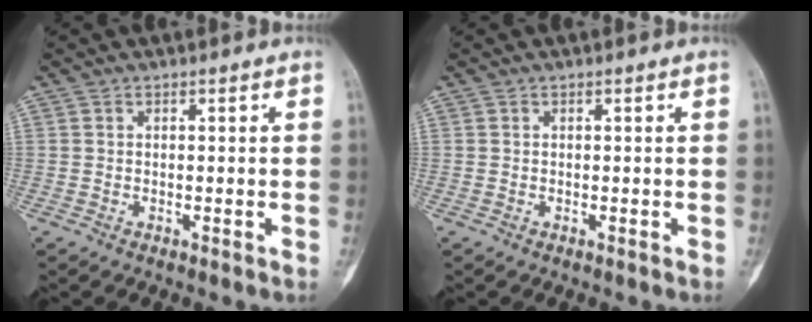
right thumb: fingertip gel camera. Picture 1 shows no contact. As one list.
[{"total": 0.0}]